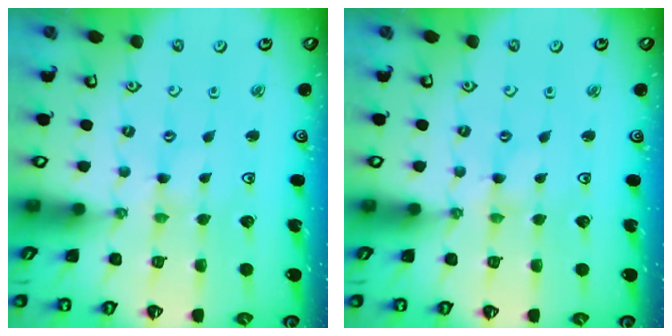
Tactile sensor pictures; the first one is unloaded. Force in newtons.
{"total": 0.0}